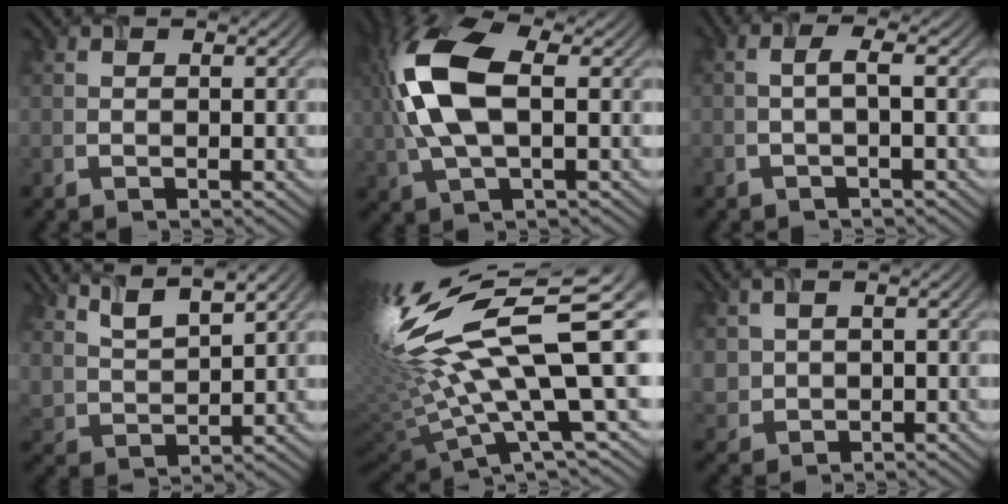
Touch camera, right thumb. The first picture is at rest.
{"total": 11.0, "force": [1.2, 5.4, 9.5], "torque": [-0.238, 0.009, 0.023]}
{"total": 1.4, "force": [-0.5, 0.2, 1.3], "torque": [-0.024, 0.003, -0.013]}
{"total": 6.8, "force": [5.1, 2.0, 4.1], "torque": [-0.104, 0.007, 0.113]}
{"total": 18.6, "force": [2.9, 5.0, 17.7], "torque": [-0.358, -0.016, 0.071]}
{"total": 4.2, "force": [1.4, 2.9, 2.6], "torque": [-0.081, -0.002, 0.035]}